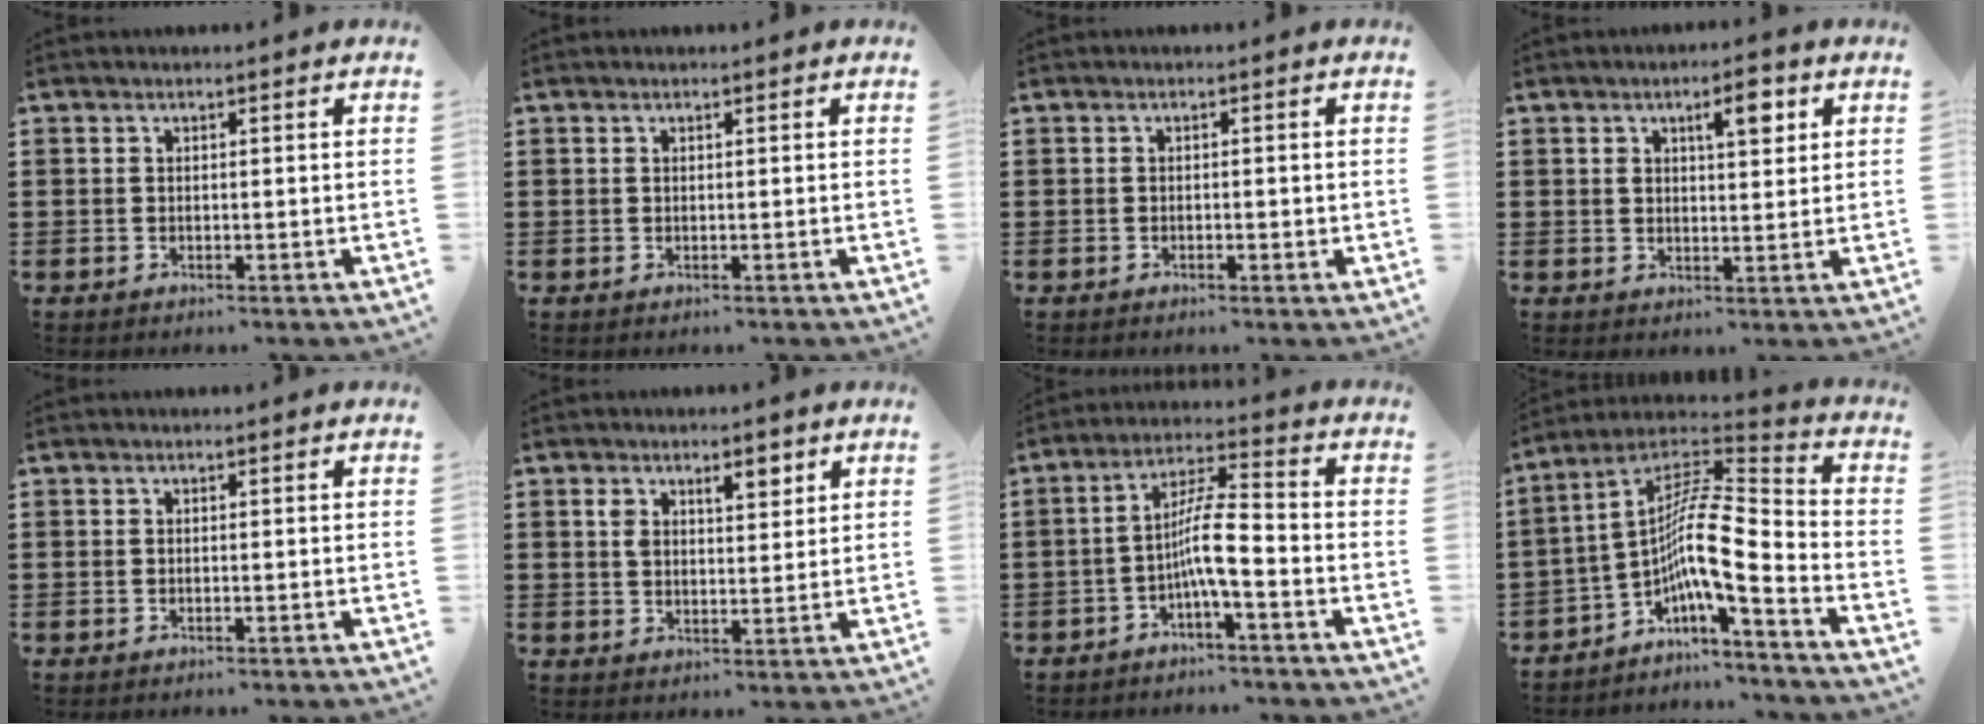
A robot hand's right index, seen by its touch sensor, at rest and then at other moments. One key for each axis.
{"total": 0.0}
{"total": 1.0, "fx": -0.3, "fy": 0.3, "fz": 0.9, "tx": -0.016, "ty": -0.003, "tz": -0.005}
{"total": 4.9, "fx": 2.2, "fy": 1.7, "fz": 4.0, "tx": -0.061, "ty": 0.002, "tz": 0.031}
{"total": 0.0}
{"total": 4.0, "fx": 2.1, "fy": 1.9, "fz": 2.8, "tx": -0.046, "ty": 0.002, "tz": 0.033}
{"total": 7.2, "fx": -2.3, "fy": 1.3, "fz": 6.7, "tx": -0.125, "ty": 0.004, "tz": -0.046}
{"total": 9.6, "fx": -3.3, "fy": 1.6, "fz": 8.9, "tx": -0.184, "ty": -0.028, "tz": -0.077}